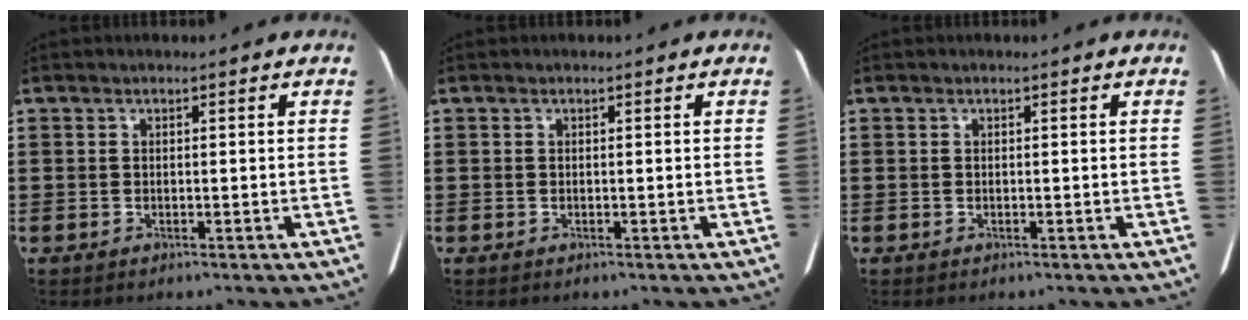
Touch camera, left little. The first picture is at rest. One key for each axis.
{"total": 0.0}
{"total": 0.0}